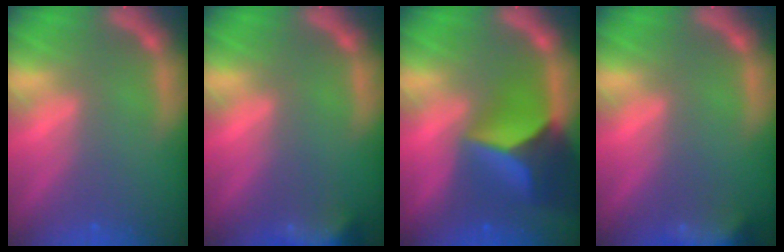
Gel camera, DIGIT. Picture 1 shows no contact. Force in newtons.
{"total": 6.5}
{"total": 10.0}
{"total": 6.9}